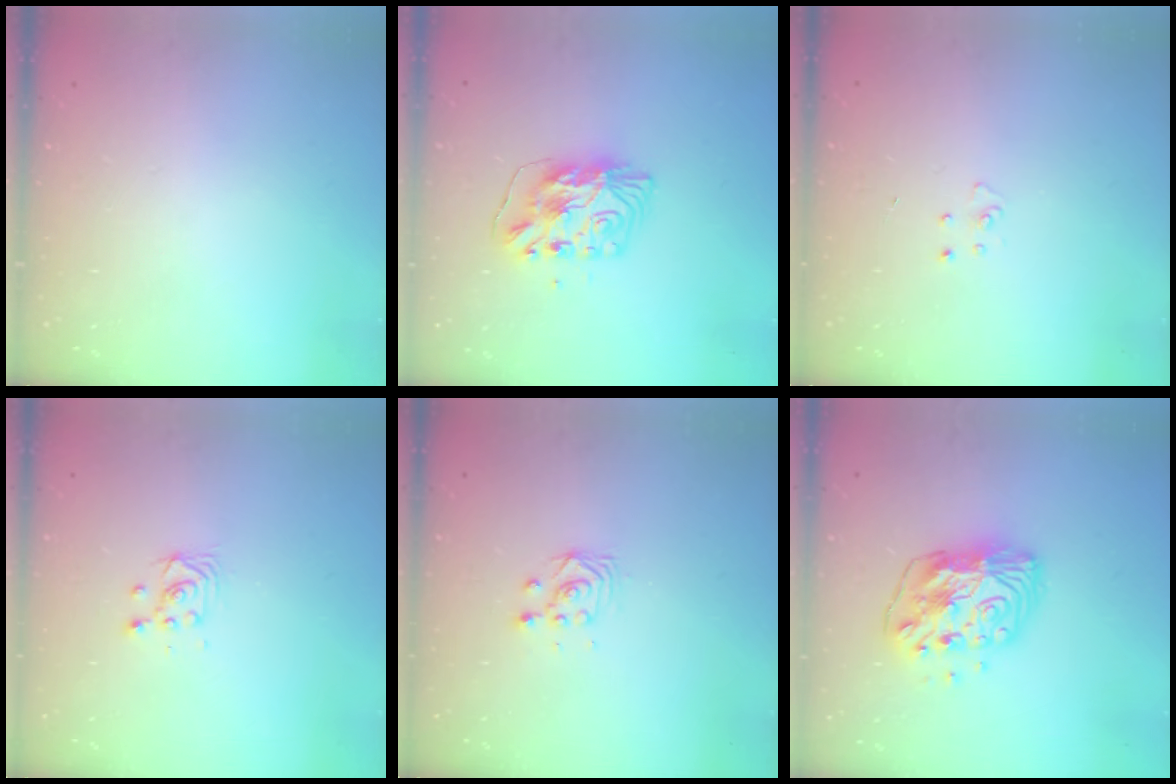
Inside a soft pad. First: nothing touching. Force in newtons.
{"total": 9.4, "press": 9.4, "slide": 0.8}
{"total": 3.6, "press": 3.6, "slide": 0.3}
{"total": 3.2, "press": 3.2, "slide": 0.6}
{"total": 2.8, "press": 2.8, "slide": 0.3}
{"total": 12.2, "press": 12.1, "slide": 1.1}